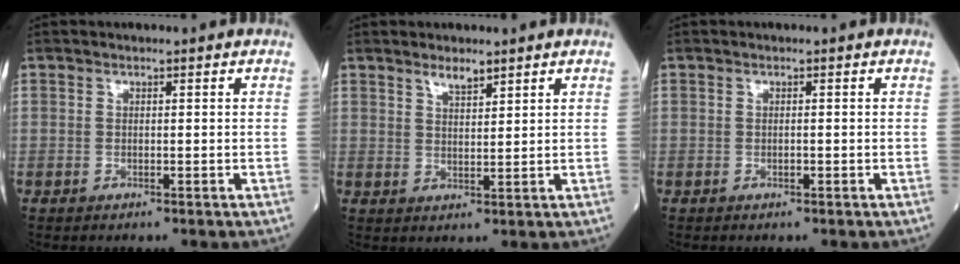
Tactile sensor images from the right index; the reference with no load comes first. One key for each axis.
{"total": 2.7, "fx": 2.2, "fy": 0.6, "fz": 1.5, "tx": -0.031, "ty": -0.003, "tz": 0.040}
{"total": 0.6, "fx": -0.2, "fy": 0.2, "fz": 0.6, "tx": -0.012, "ty": -0.002, "tz": -0.001}